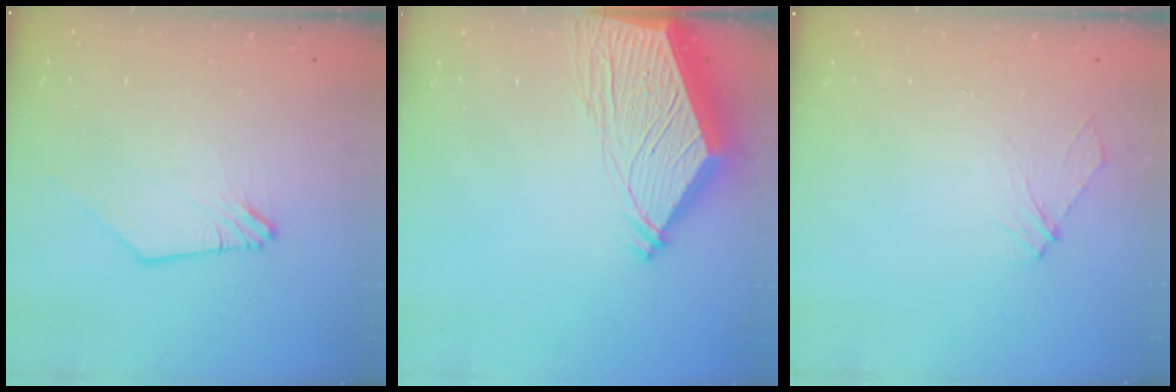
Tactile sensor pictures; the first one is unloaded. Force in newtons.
{"total": 12.3, "press": 12.2, "slide": 1.5}
{"total": 3.9, "press": 3.8, "slide": 0.6}